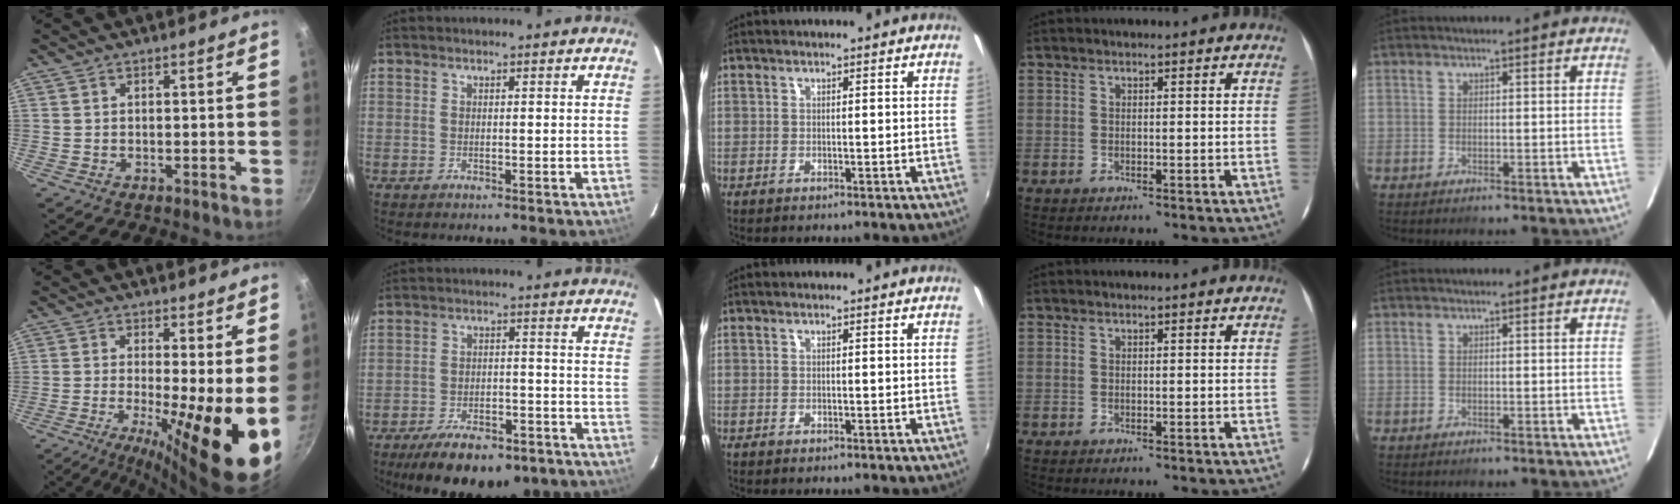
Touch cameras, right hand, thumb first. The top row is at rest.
{"thumb": {"total": 14.5, "force": [-1.5, 3.0, 14.1], "torque": [-0.212, -0.024, -0.025]}, "index": {"total": 18.3, "force": [-14.3, 6.8, 9.2], "torque": [-0.174, -0.012, -0.188]}}